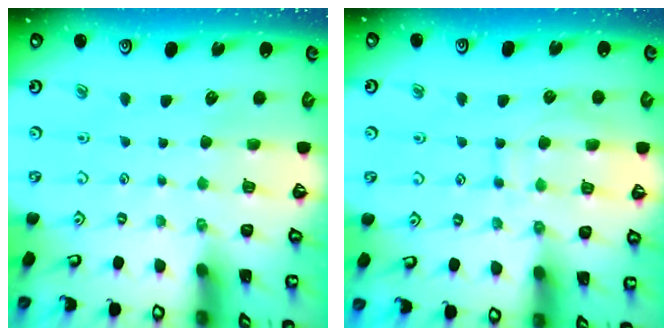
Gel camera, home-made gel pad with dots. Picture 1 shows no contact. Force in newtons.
{"total": 10.3, "press": 10.2, "slide": 0.9}